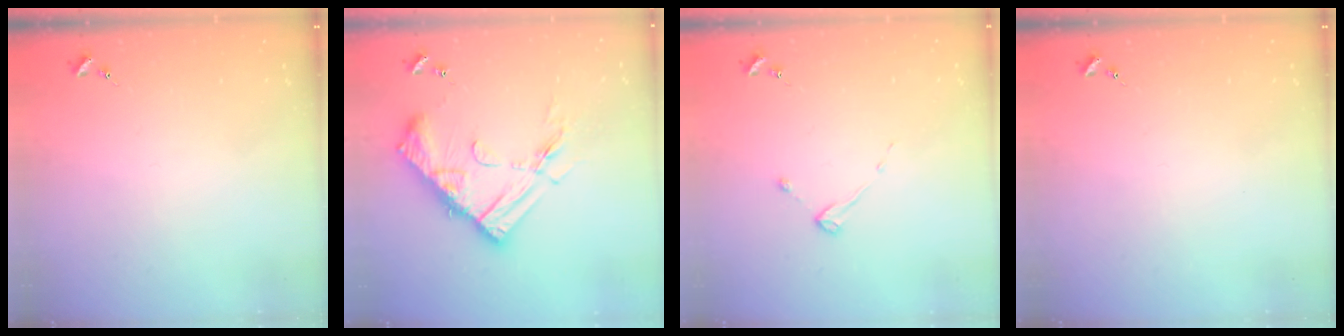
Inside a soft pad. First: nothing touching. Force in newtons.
{"total": 16.6, "press": 16.6, "slide": 1.1}
{"total": 2.6, "press": 2.5, "slide": 0.4}
{"total": 0.0}